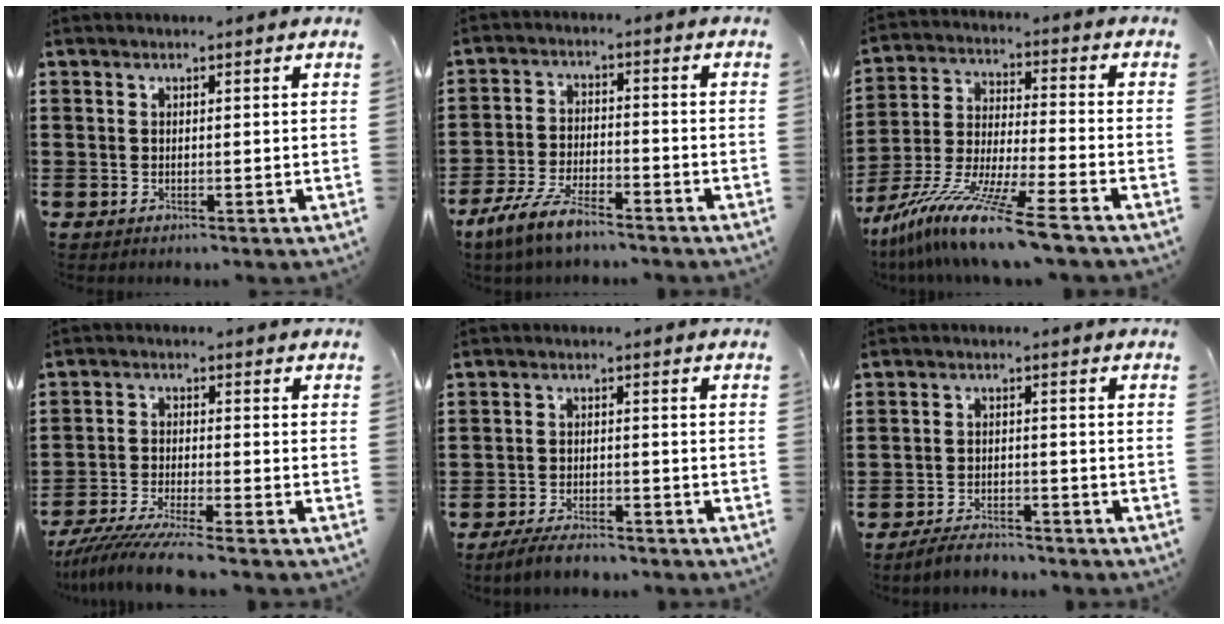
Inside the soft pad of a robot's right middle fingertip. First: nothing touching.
{"total": 7.1, "force": [-5.7, 1.5, 3.9], "torque": [-0.095, -0.007, -0.109]}
{"total": 12.8, "force": [-10.6, -1.1, 7.1], "torque": [-0.149, -0.005, -0.210]}
{"total": 6.1, "force": [-5.5, -0.4, 2.5], "torque": [-0.058, -0.022, -0.107]}
{"total": 3.9, "force": [-3.6, 0.7, 1.4], "torque": [-0.038, -0.005, -0.073]}
{"total": 3.5, "force": [-3.3, 0.6, 0.9], "torque": [-0.024, 0.003, -0.069]}